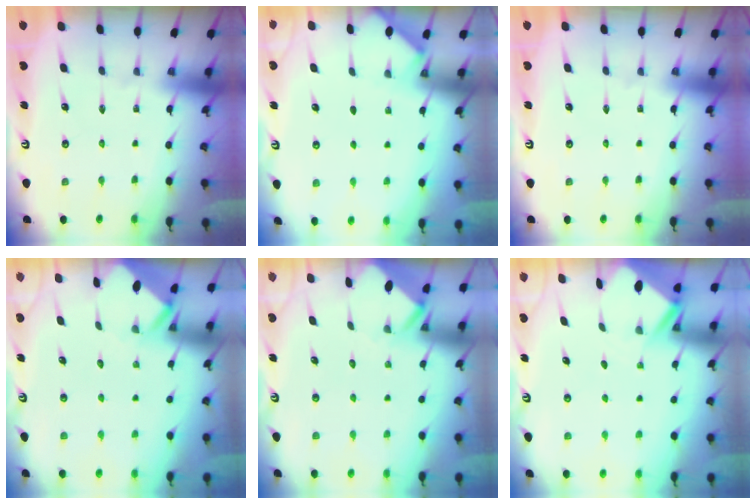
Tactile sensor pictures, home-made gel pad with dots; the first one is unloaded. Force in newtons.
{"total": 3.2, "press": 3.1, "slide": 0.4}
{"total": 0.0}
{"total": 3.4, "press": 3.4, "slide": 0.1}
{"total": 3.6, "press": 3.6, "slide": 0.3}
{"total": 3.1, "press": 3.1, "slide": 0.3}